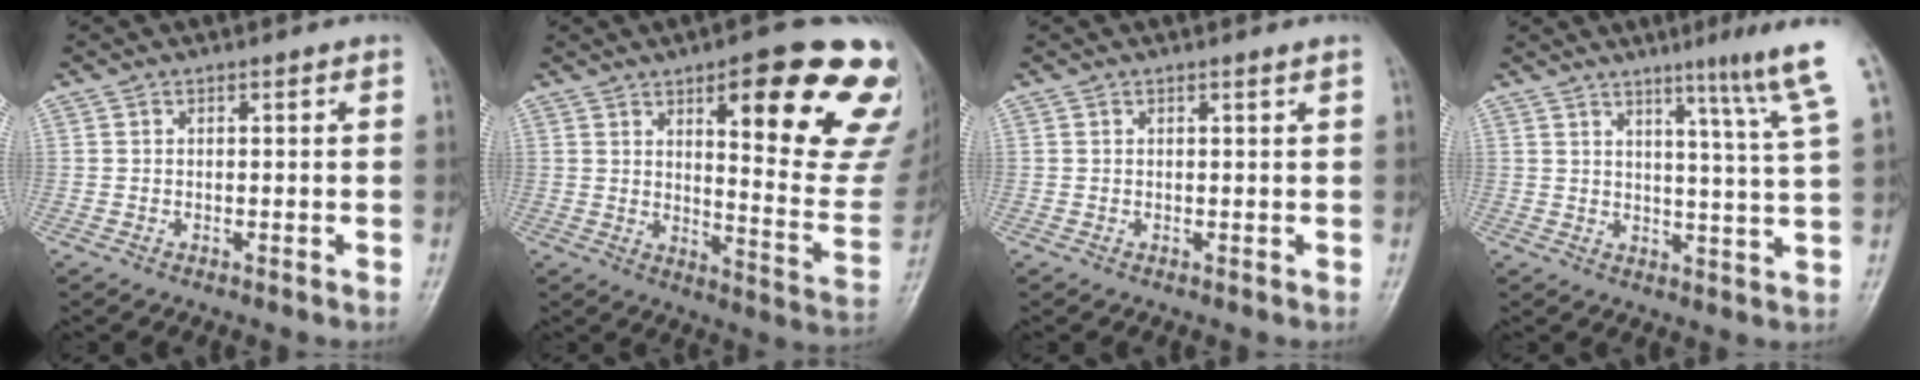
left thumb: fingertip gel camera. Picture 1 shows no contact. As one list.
[{"total": 24.2, "force": [12.5, 6.4, 19.7], "torque": [-0.208, -0.054, 0.168]}, {"total": 0.7, "force": [0.4, -0.3, 0.5], "torque": [-0.018, -0.007, 0.010]}, {"total": 10.9, "force": [6.7, -1.7, 8.4], "torque": [-0.113, -0.045, 0.084]}]